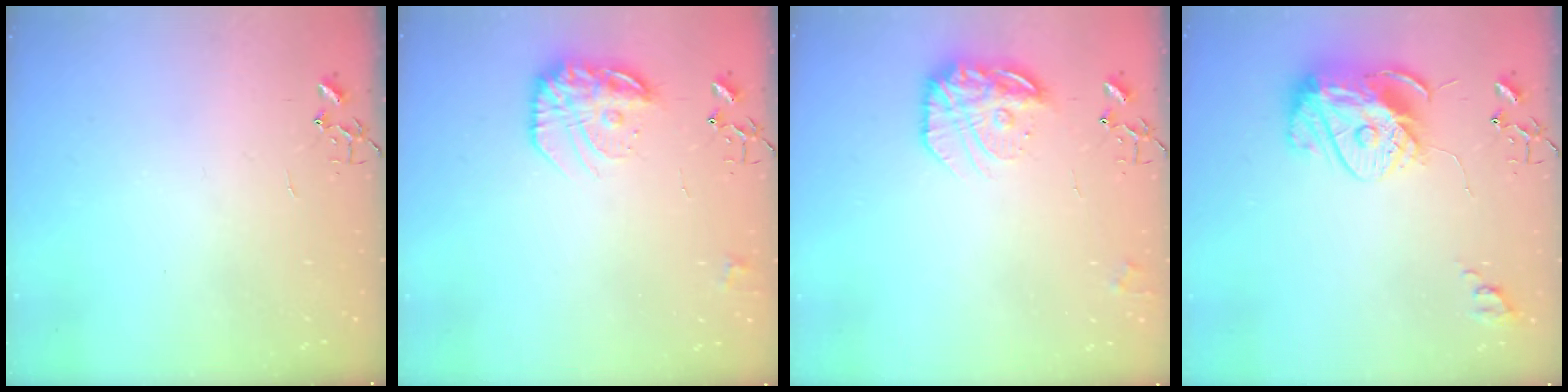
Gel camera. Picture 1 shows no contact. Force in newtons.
{"total": 15.4, "press": 15.3, "slide": 1.0}
{"total": 16.4, "press": 16.3, "slide": 1.3}
{"total": 13.9, "press": 13.8, "slide": 1.3}